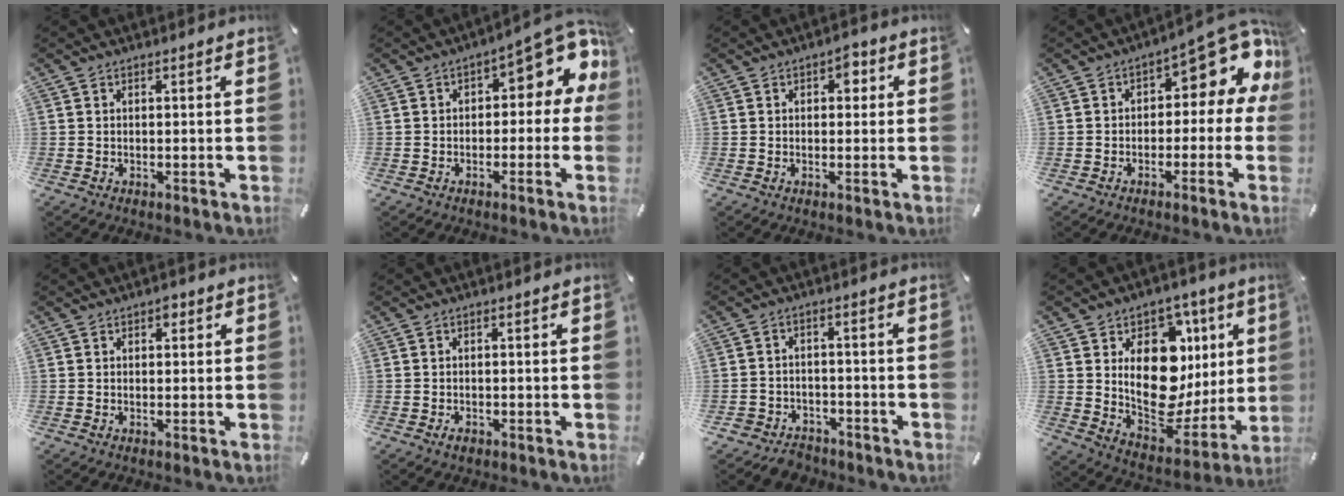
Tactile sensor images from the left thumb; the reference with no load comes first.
{"total": 10.6, "force": [3.8, 5.2, 8.5], "torque": [-0.096, -0.031, 0.061]}
{"total": 3.1, "force": [0.5, 2.1, 2.2], "torque": [-0.014, -0.003, -0.001]}
{"total": 12.0, "force": [6.1, 5.5, 8.7], "torque": [-0.103, -0.055, 0.098]}
{"total": 1.5, "force": [0.4, 1.1, 1.0], "torque": [-0.014, 0.003, 0.005]}
{"total": 1.6, "force": [-1.0, 0.9, 0.9], "torque": [-0.016, 0.005, -0.019]}
{"total": 4.6, "force": [-3.7, 2.7, 0.4], "torque": [-0.017, 0.014, -0.076]}
{"total": 21.2, "force": [5.1, 14.2, 14.8], "torque": [-0.227, -0.049, 0.089]}